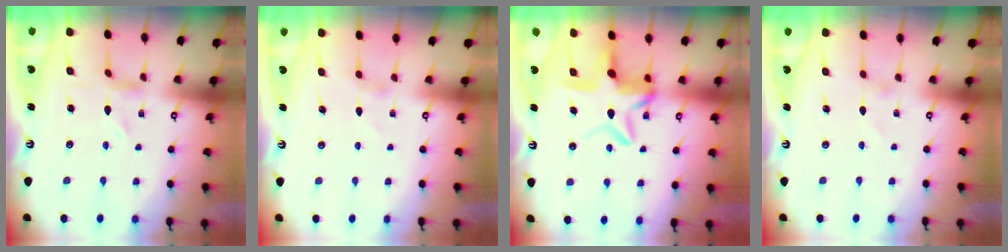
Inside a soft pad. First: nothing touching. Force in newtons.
{"total": 1.3, "press": 1.2, "slide": 0.3}
{"total": 11.5, "press": 11.4, "slide": 1.4}
{"total": 0.5, "press": 0.5, "slide": 0.1}